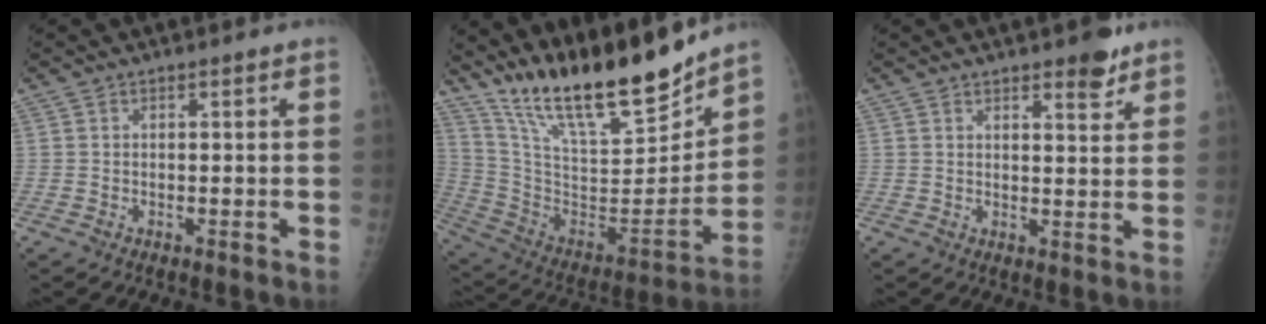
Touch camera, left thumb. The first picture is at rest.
{"total": 24.6, "force": [20.2, 5.6, 12.8], "torque": [-0.178, -0.110, 0.351]}
{"total": 4.8, "force": [3.4, 1.5, 3.0], "torque": [-0.028, -0.022, 0.045]}